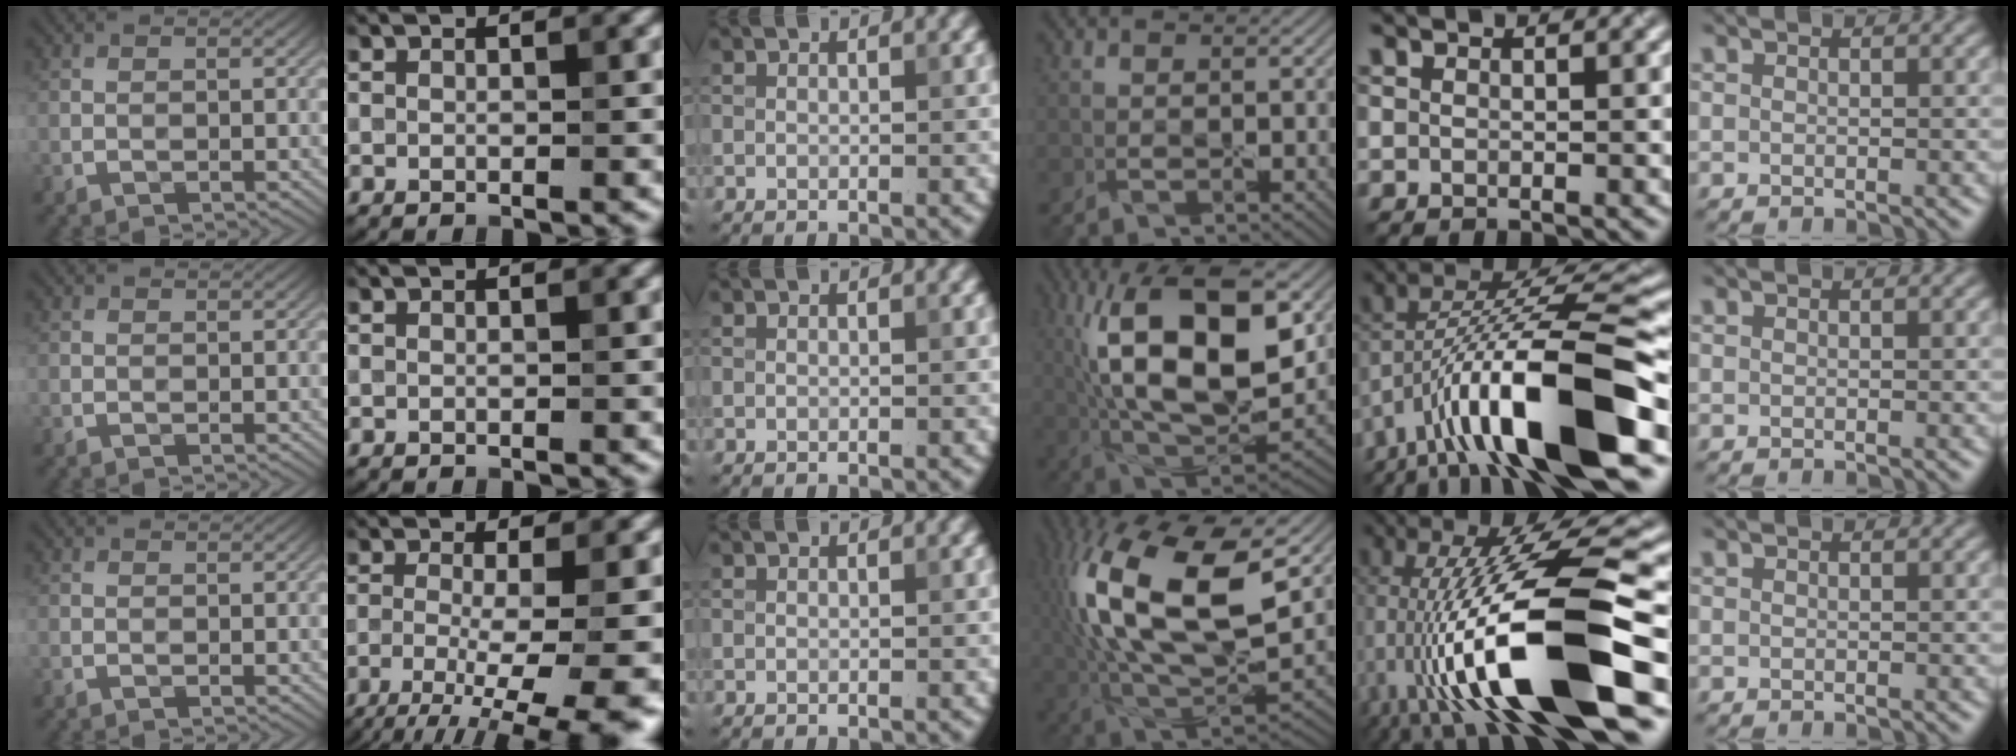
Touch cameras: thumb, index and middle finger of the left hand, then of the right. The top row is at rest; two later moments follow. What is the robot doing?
{"motion": "peel", "object": "tape"}